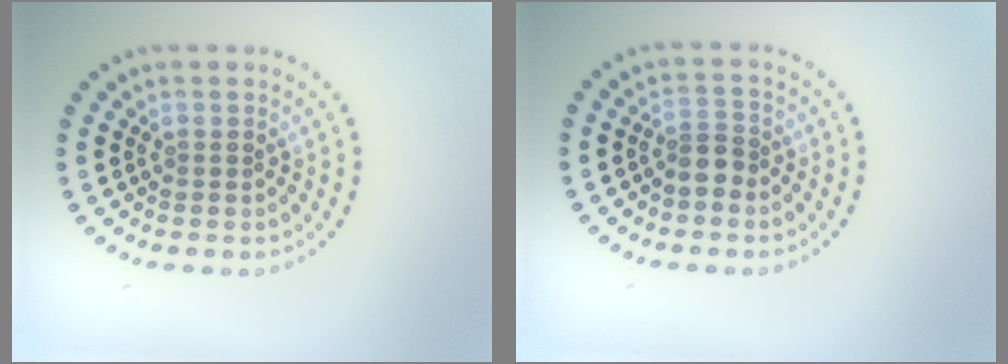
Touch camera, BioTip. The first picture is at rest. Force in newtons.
{"total": 2.0, "press": 1.7, "slide": 1.0}